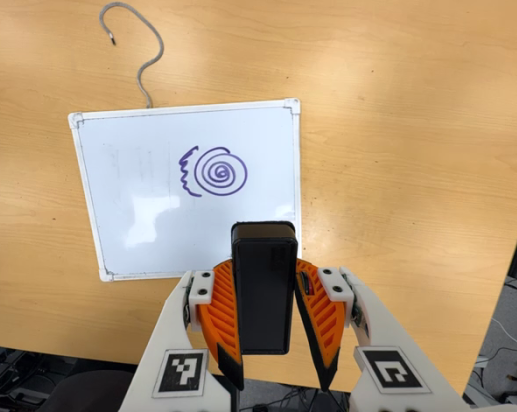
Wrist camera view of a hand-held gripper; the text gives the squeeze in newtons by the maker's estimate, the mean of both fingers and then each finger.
{"total": 7.7, "left": 5.9, "right": 9.6}